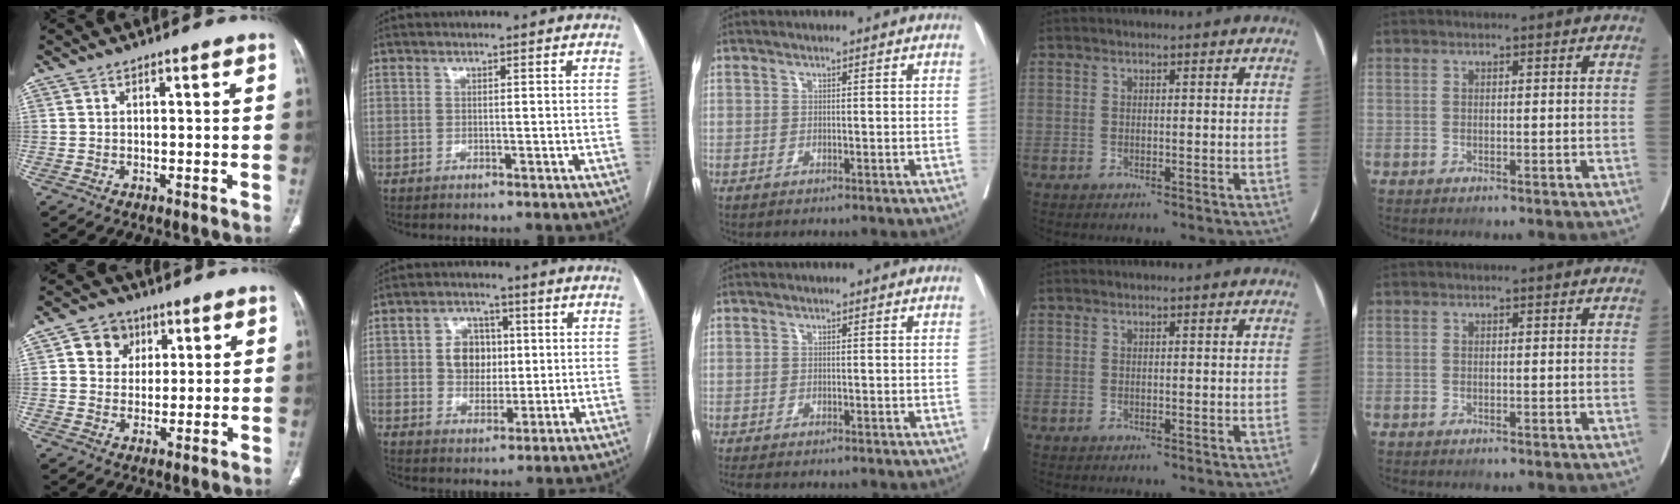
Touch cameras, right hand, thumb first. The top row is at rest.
{"thumb": {"total": 6.8, "force": [2.6, 5.9, 2.3], "torque": [-0.006, -0.004, 0.040]}, "index": {"total": 6.8, "force": [1.0, 5.4, 3.9], "torque": [-0.068, 0.016, 0.023]}, "middle": {"total": 1.2, "force": [-1.1, 0.2, 0.5], "torque": [-0.012, -0.005, -0.019]}}